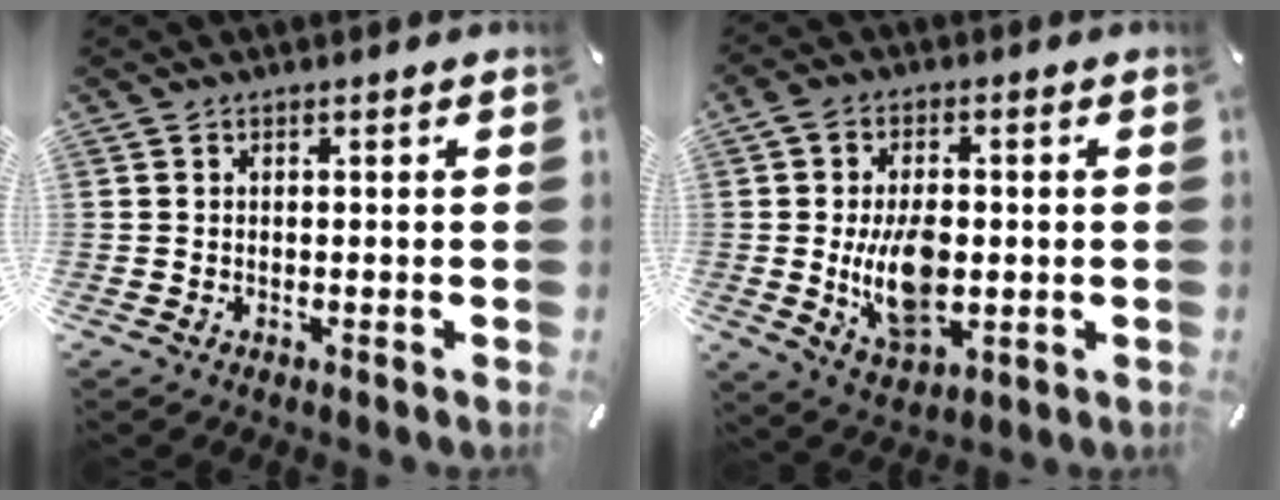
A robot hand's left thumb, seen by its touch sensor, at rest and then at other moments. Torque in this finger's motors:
{"motor_torque": [0.83, 1.80, 1.33, -0.28, 0.51]}